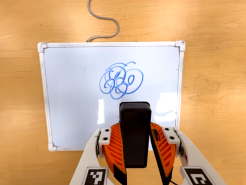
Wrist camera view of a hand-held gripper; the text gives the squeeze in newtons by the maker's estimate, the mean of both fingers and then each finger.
{"total": 7.9, "left": 6.9, "right": 8.8}